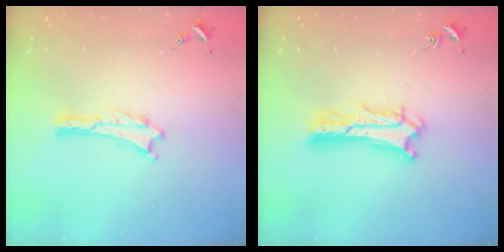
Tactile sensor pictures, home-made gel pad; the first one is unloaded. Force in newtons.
{"total": 4.6, "press": 4.6, "slide": 0.4}